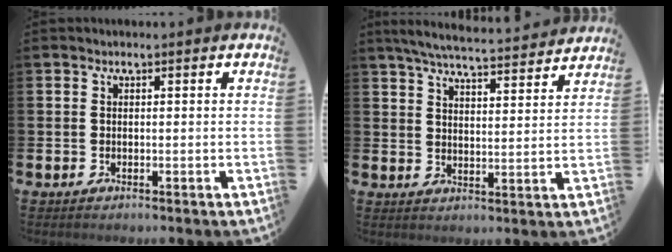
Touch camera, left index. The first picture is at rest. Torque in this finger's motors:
{"motor_torque": [0.63, -0.88, 0.07, 0.07]}